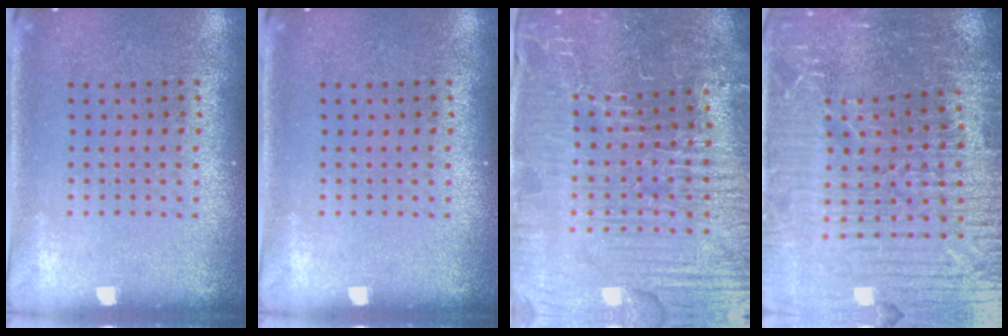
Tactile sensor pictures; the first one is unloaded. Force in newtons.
{"total": 0.0}
{"total": 6.4, "press": 5.8, "slide": 2.8}
{"total": 5.6, "press": 5.1, "slide": 2.2}